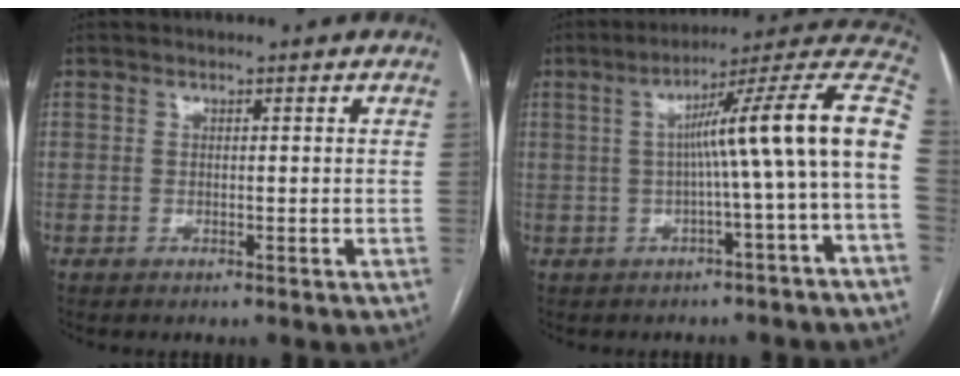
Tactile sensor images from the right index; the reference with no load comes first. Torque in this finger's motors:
{"motor_torque": [1.41, -0.50, 0.82, 0.20]}